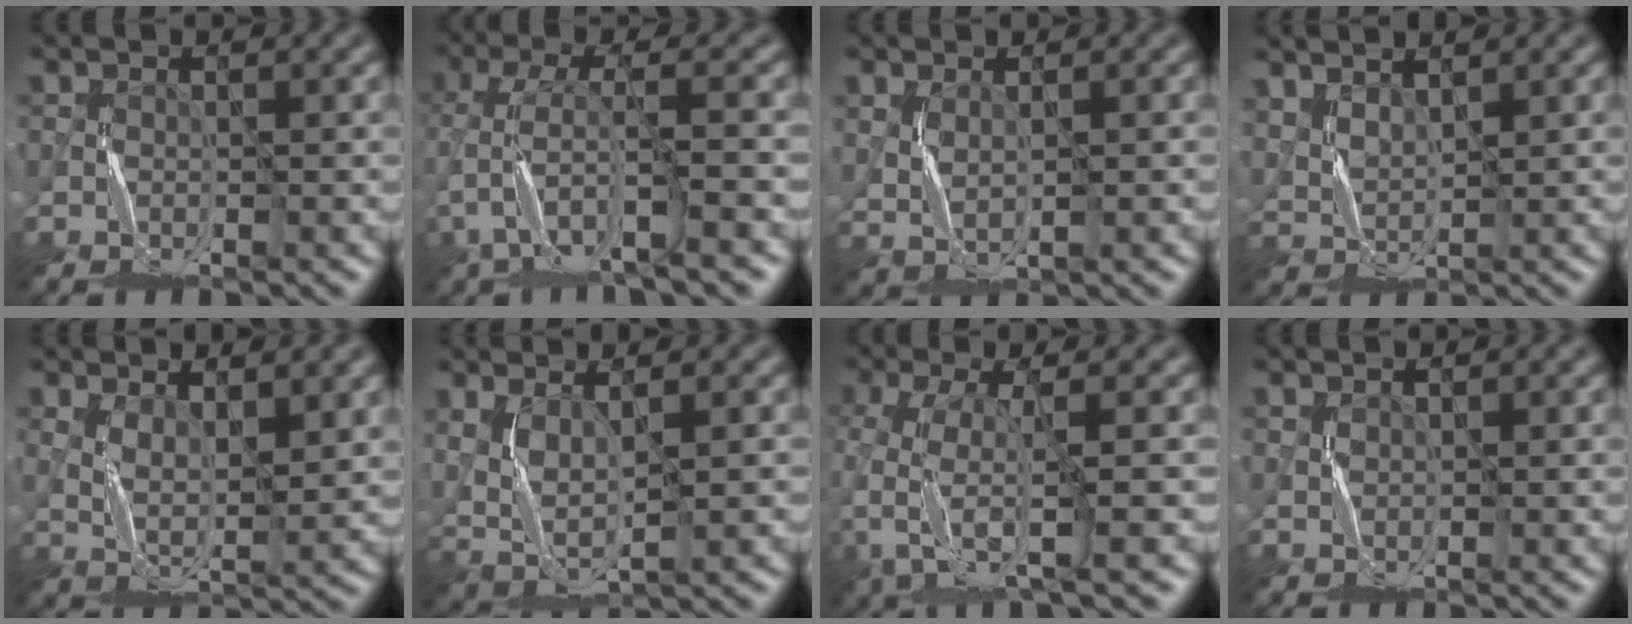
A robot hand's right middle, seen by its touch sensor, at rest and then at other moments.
{"total": 5.3, "force": [-2.6, 0.9, 4.5], "torque": [-0.102, -0.001, -0.053]}
{"total": 1.7, "force": [0.6, 0.9, 1.3], "torque": [-0.038, -0.004, 0.020]}
{"total": 3.0, "force": [2.3, 1.1, 1.5], "torque": [-0.036, 0.002, 0.048]}
{"total": 3.4, "force": [1.3, 1.4, 2.9], "torque": [-0.063, -0.006, 0.030]}
{"total": 3.8, "force": [1.2, 1.4, 3.3], "torque": [-0.081, -0.007, 0.037]}
{"total": 6.1, "force": [-3.0, 1.6, 5.0], "torque": [-0.125, -0.011, -0.063]}
{"total": 0.6, "force": [0.3, 0.4, 0.0], "torque": [-0.003, 0.000, 0.010]}